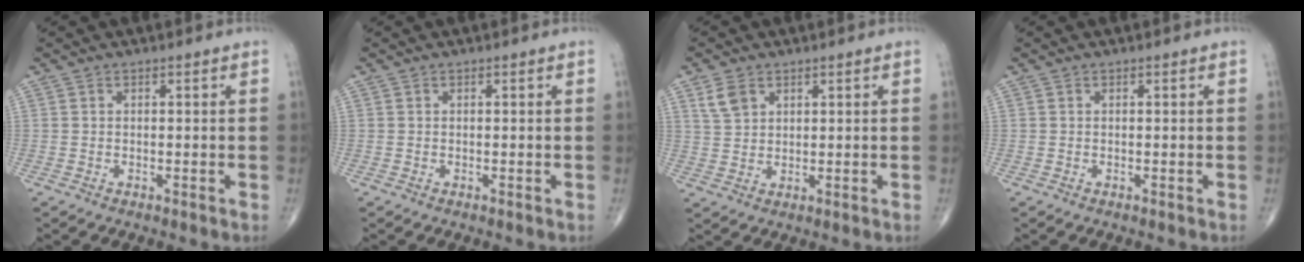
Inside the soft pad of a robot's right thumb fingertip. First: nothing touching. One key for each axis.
{"total": 0.0}
{"total": 4.3, "fx": 2.3, "fy": 2.9, "fz": 2.2, "tx": -0.035, "ty": -0.006, "tz": 0.051}
{"total": 0.0}